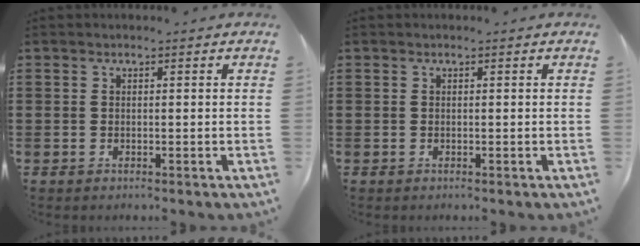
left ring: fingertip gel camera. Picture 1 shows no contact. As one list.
[{"total": 0.0}]